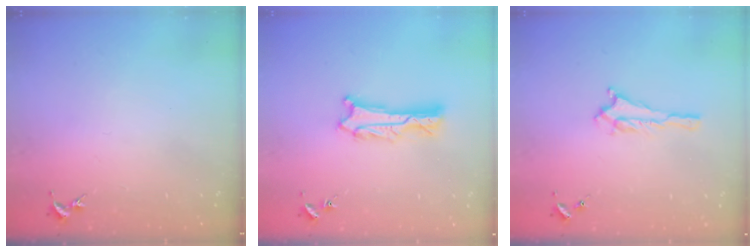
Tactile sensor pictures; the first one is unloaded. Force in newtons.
{"total": 2.2, "press": 2.2, "slide": 0.2}
{"total": 1.5, "press": 1.4, "slide": 0.2}